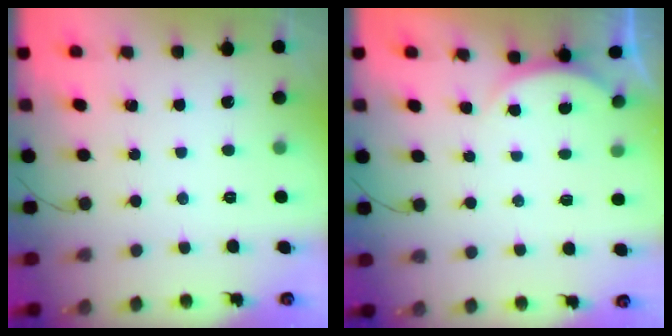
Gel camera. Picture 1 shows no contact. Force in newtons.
{"total": 2.4, "press": 2.4, "slide": 0.6}